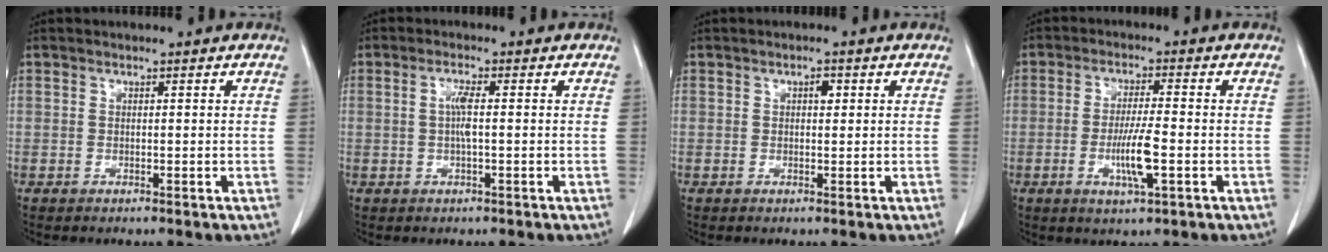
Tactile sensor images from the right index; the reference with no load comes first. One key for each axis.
{"total": 2.7, "fx": 0.0, "fy": 0.2, "fz": 2.7, "tx": -0.055, "ty": 0.002, "tz": 0.000}
{"total": 1.3, "fx": 0.4, "fy": 0.7, "fz": 1.1, "tx": -0.015, "ty": 0.002, "tz": 0.006}
{"total": 6.5, "fx": -1.8, "fy": 0.4, "fz": 6.2, "tx": -0.117, "ty": -0.010, "tz": -0.031}